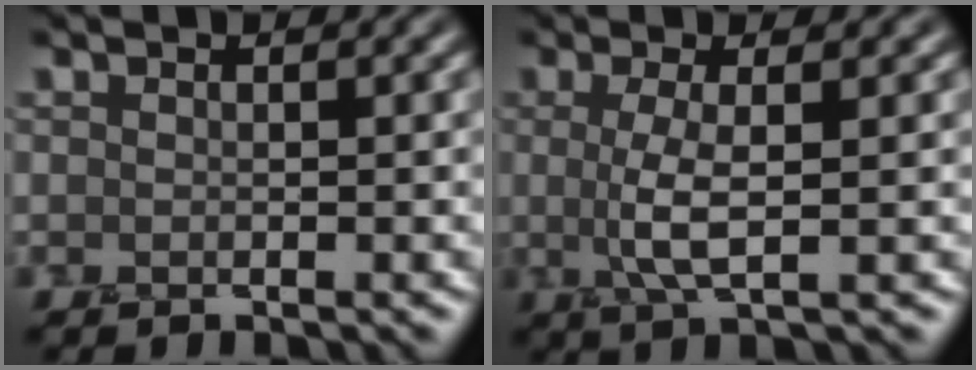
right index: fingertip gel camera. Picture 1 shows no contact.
{"total": 3.4, "force": [0.0, 0.8, 3.3], "torque": [-0.070, -0.002, 0.000]}